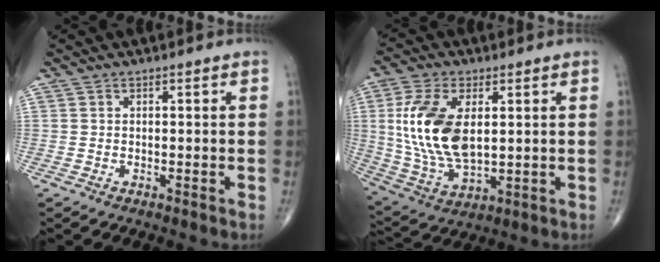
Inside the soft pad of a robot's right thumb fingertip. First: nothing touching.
{"total": 16.7, "force": [2.6, 9.0, 13.8], "torque": [-0.278, -0.012, 0.060]}